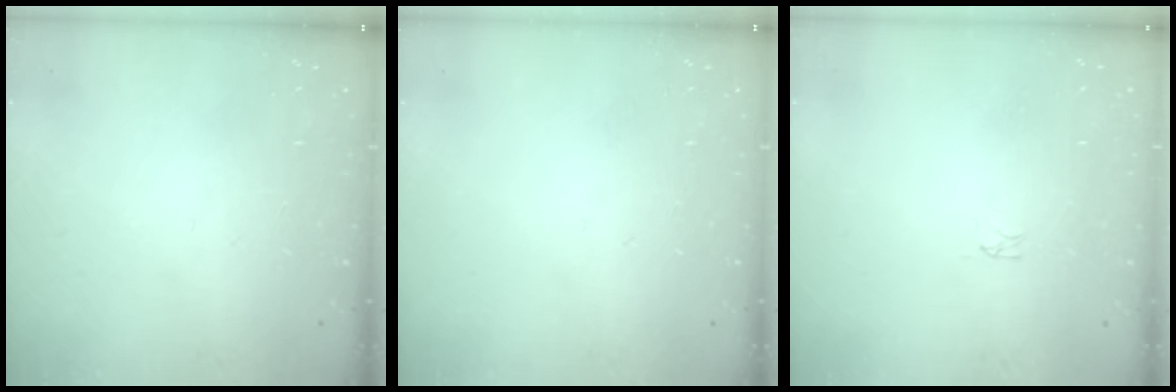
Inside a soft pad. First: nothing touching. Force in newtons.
{"total": 0.0}
{"total": 0.0}